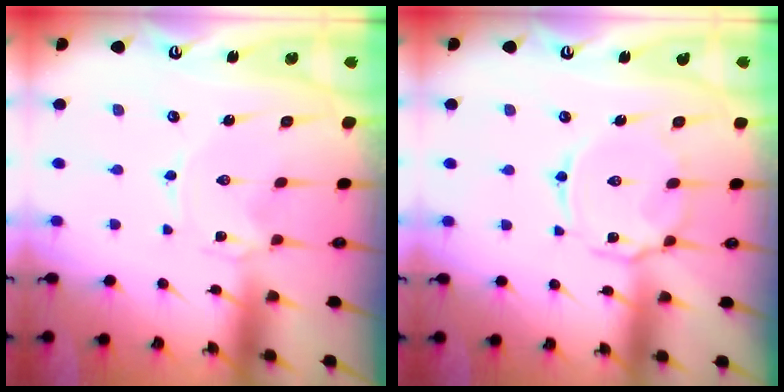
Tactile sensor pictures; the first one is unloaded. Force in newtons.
{"total": 8.3, "press": 8.3, "slide": 0.4}